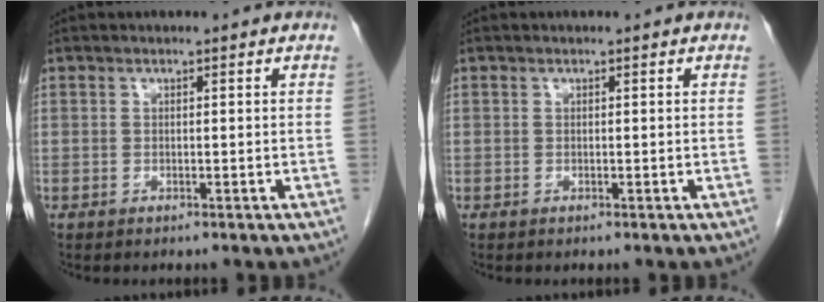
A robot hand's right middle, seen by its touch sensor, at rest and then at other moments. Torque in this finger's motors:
{"motor_torque": [0.01, 0.06, 0.08, 0.00]}